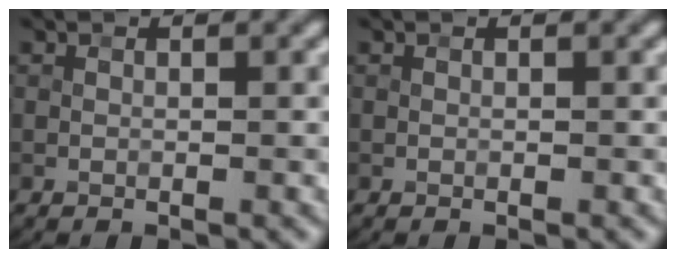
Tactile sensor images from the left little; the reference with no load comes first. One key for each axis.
{"total": 0.0}